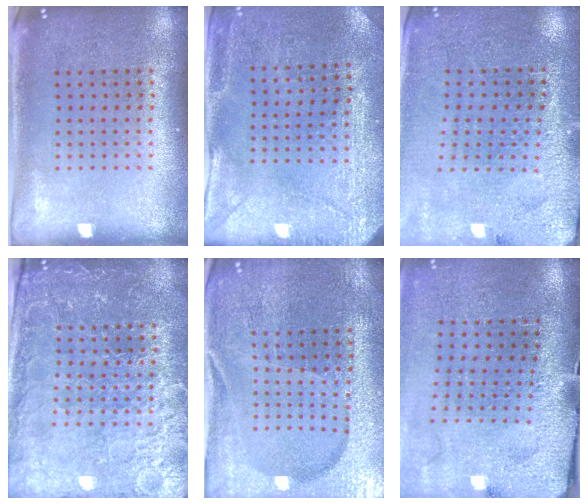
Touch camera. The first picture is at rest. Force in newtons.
{"total": 2.8, "press": 2.7, "slide": 0.9}
{"total": 2.8, "press": 2.8, "slide": 0.2}
{"total": 4.0, "press": 3.9, "slide": 1.1}
{"total": 3.7, "press": 3.7, "slide": 0.8}
{"total": 3.1, "press": 2.9, "slide": 1.3}